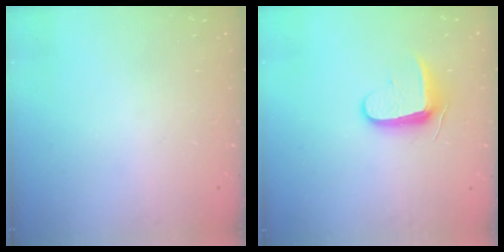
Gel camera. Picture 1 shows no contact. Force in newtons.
{"total": 8.9, "press": 8.9, "slide": 0.9}